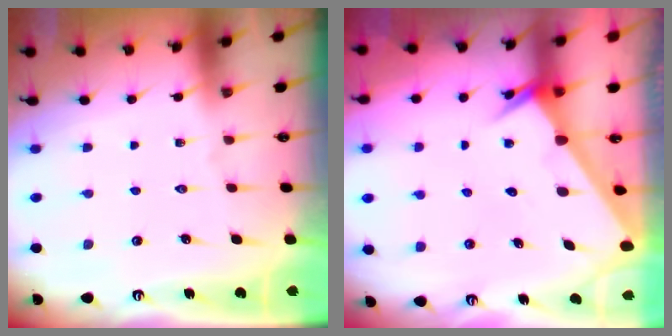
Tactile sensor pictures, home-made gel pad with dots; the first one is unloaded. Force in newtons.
{"total": 2.5, "press": 2.5, "slide": 0.1}